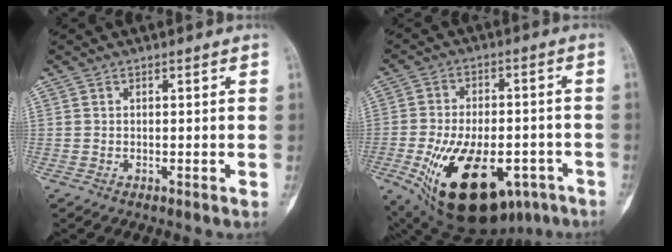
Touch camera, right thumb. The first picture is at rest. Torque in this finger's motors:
{"motor_torque": [2.43, 1.99, 2.17, -0.60, 0.55]}